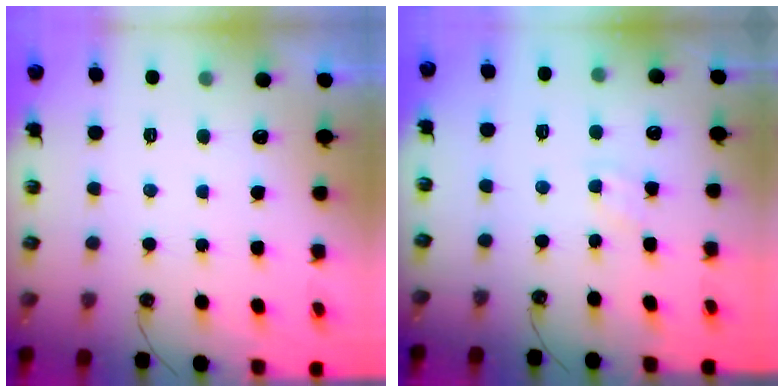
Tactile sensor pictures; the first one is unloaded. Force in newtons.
{"total": 3.0, "press": 2.9, "slide": 0.4}